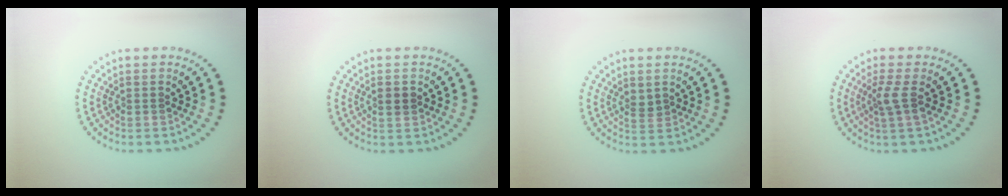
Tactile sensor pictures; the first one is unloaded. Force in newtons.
{"total": 1.3, "press": 1.3, "slide": 0.1}
{"total": 1.1, "press": 1.1, "slide": 0.5}
{"total": 1.9, "press": 1.4, "slide": 1.3}